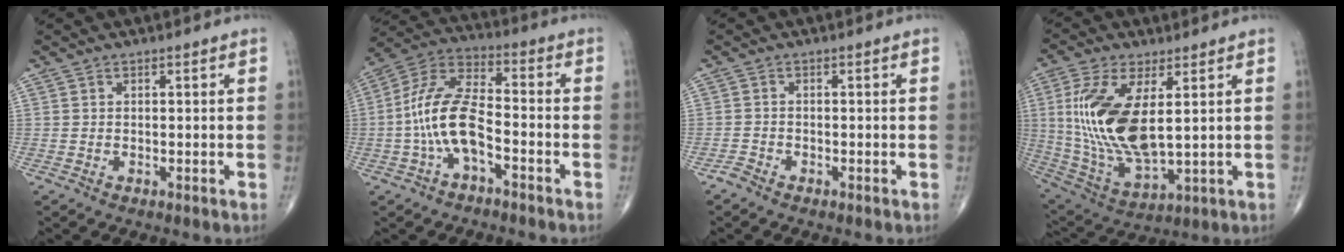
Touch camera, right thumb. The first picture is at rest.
{"total": 12.7, "force": [-3.4, 5.9, 10.7], "torque": [-0.218, 0.047, -0.070]}
{"total": 1.3, "force": [-1.2, 0.5, 0.3], "torque": [-0.008, 0.001, -0.025]}
{"total": 18.1, "force": [2.9, 8.0, 16.0], "torque": [-0.333, -0.022, 0.068]}